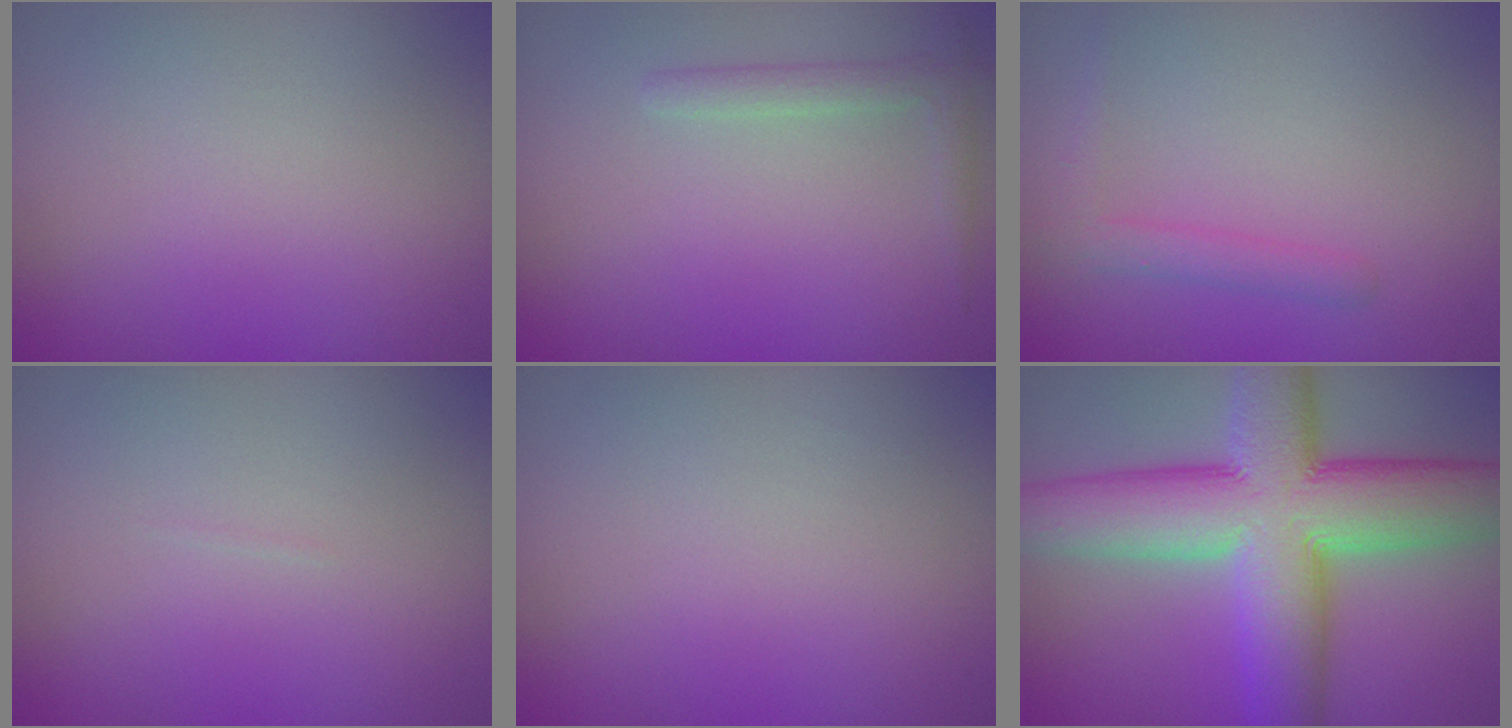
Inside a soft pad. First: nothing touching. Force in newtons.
{"total": 1.5, "press": 1.5, "slide": 0.1}
{"total": 1.7, "press": 1.7, "slide": 0.1}
{"total": 0.0}
{"total": 0.0}
{"total": 12.8, "press": 12.8, "slide": 0.5}